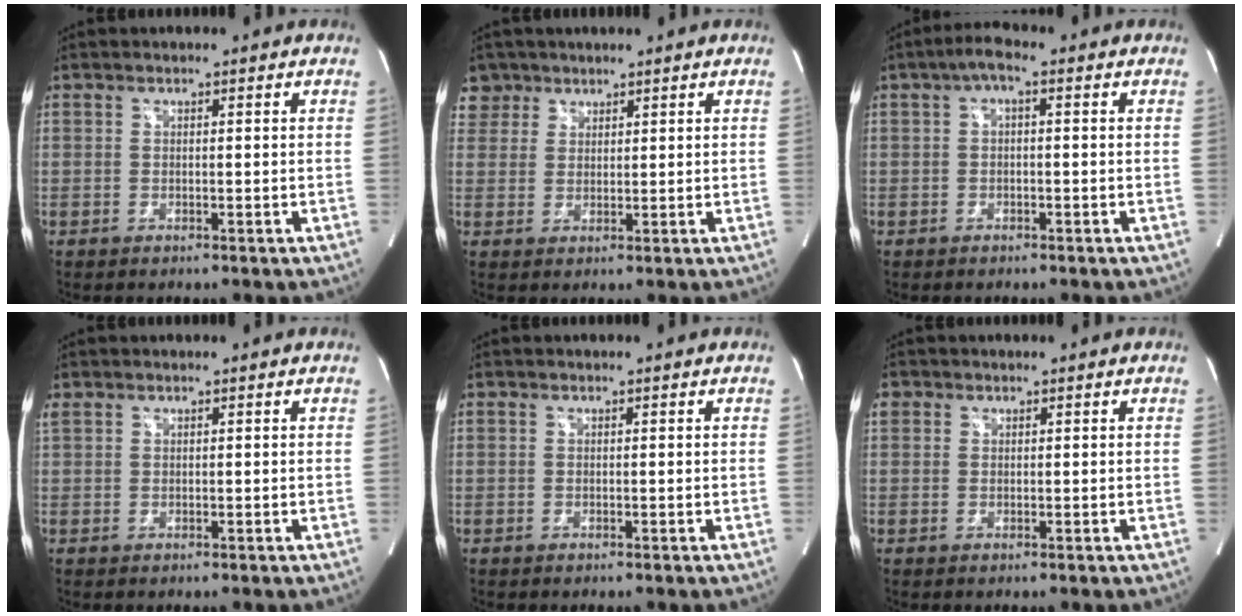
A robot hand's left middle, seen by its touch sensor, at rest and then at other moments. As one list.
[{"total": 4.2, "force": [2.9, 3.0, -0.6], "torque": [0.019, 0.008, 0.057]}, {"total": 2.9, "force": [0.6, 0.9, 2.7], "torque": [-0.047, 0.011, 0.007]}, {"total": 0.8, "force": [0.6, 0.5, 0.1], "torque": [-0.013, 0.018, 0.019]}, {"total": 0.0}, {"total": 1.6, "force": [0.7, 1.4, 0.1], "torque": [0.001, 0.012, 0.013]}]